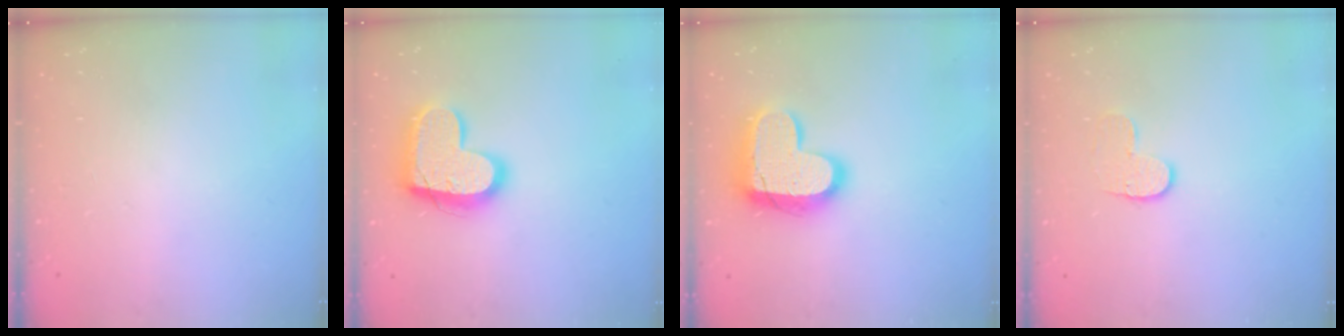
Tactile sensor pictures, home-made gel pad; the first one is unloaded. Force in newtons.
{"total": 17.3, "press": 17.3, "slide": 1.2}
{"total": 17.1, "press": 17.0, "slide": 1.2}
{"total": 6.3, "press": 6.3, "slide": 0.7}